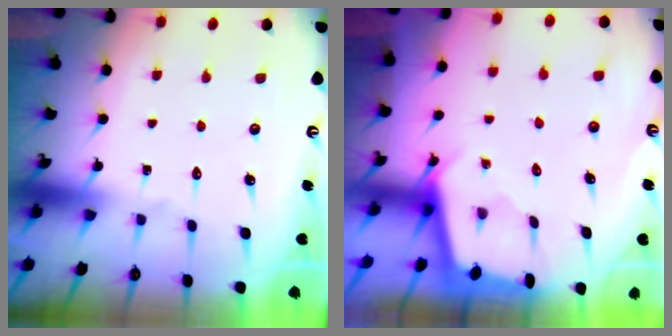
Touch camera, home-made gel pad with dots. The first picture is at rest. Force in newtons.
{"total": 1.8, "press": 1.8, "slide": 0.2}